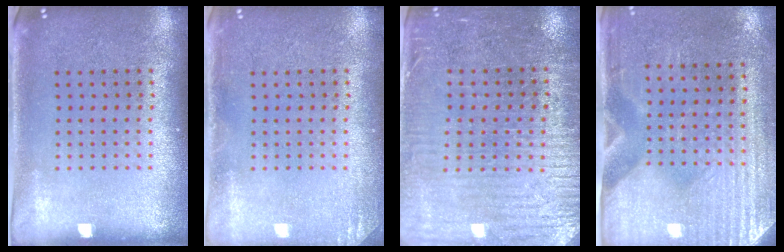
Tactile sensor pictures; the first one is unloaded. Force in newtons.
{"total": 1.3, "press": 1.3, "slide": 0.1}
{"total": 3.2, "press": 2.9, "slide": 1.3}
{"total": 2.9, "press": 2.6, "slide": 1.5}